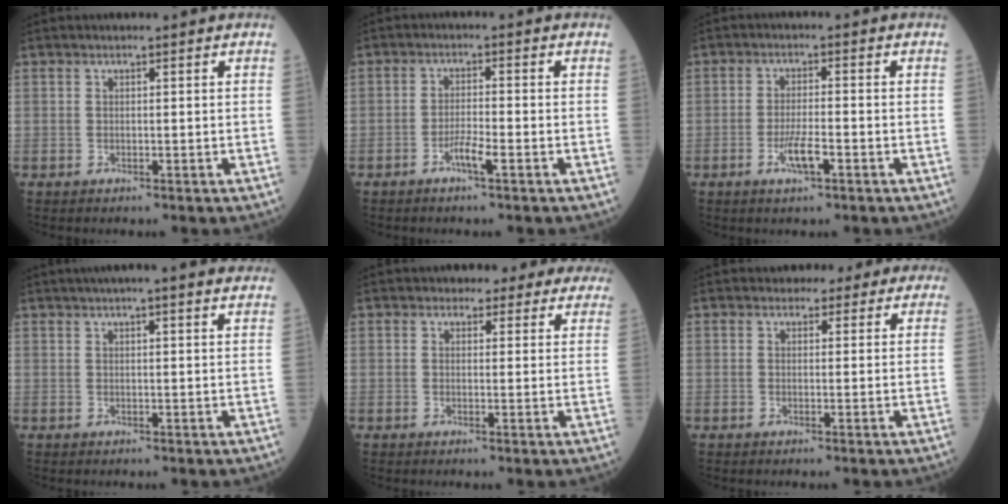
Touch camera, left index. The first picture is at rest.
{"total": 3.0, "force": [-1.8, 0.1, 2.5], "torque": [-0.050, -0.002, -0.034]}
{"total": 4.0, "force": [-1.9, 0.6, 3.5], "torque": [-0.071, -0.003, -0.036]}
{"total": 9.9, "force": [8.3, 0.7, 5.3], "torque": [-0.069, 0.027, 0.094]}
{"total": 7.0, "force": [6.2, 3.1, 0.9], "torque": [0.019, 0.002, 0.050]}
{"total": 4.6, "force": [3.8, 2.6, 0.7], "torque": [0.007, 0.007, 0.030]}